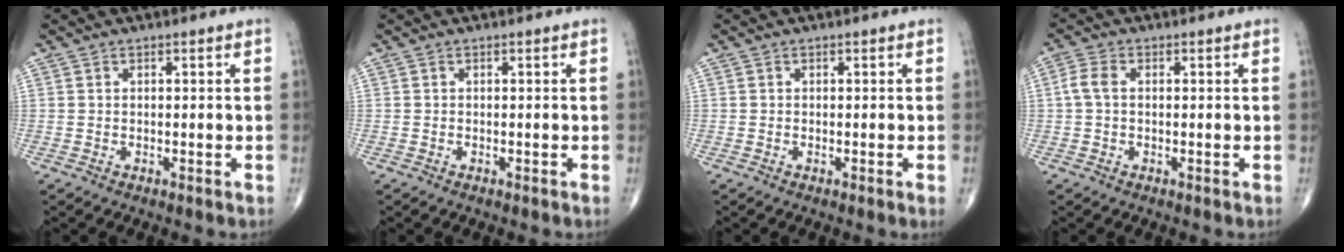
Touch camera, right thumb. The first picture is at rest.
{"total": 0.0}
{"total": 0.8, "force": [-0.3, -0.2, 0.7], "torque": [-0.014, -0.001, -0.005]}
{"total": 3.1, "force": [0.1, 1.9, 2.5], "torque": [-0.058, 0.007, -0.003]}